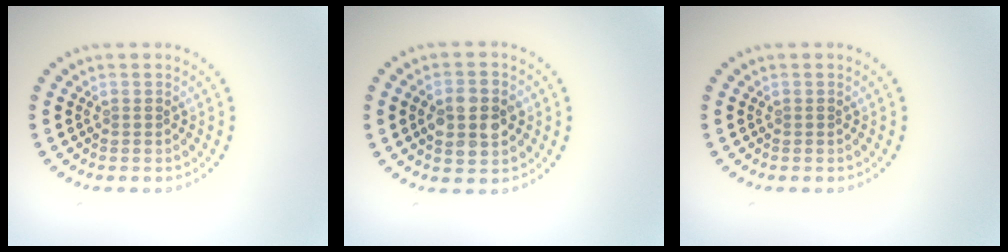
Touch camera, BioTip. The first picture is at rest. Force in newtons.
{"total": 4.5, "press": 4.5, "slide": 0.1}
{"total": 0.0}